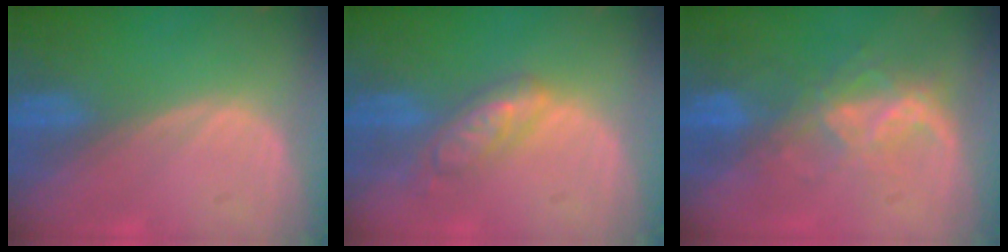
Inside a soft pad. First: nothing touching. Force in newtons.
{"total": 5.9, "press": 5.2, "slide": 2.9}
{"total": 6.8, "press": 6.2, "slide": 2.8}